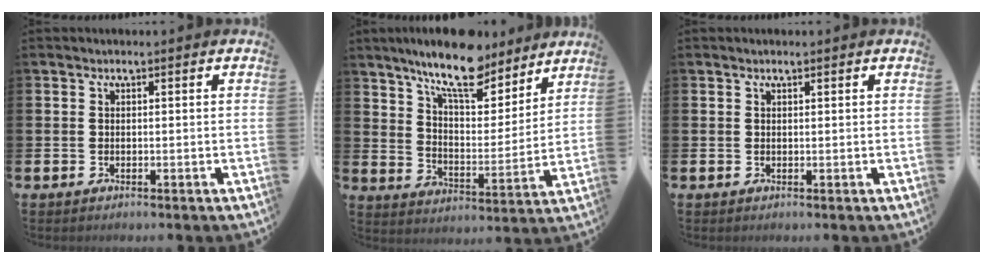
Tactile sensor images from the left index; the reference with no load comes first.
{"total": 11.4, "force": [9.9, 3.1, 4.8], "torque": [-0.112, -0.052, 0.174]}
{"total": 0.6, "force": [0.6, 0.2, 0.1], "torque": [0.008, -0.002, 0.007]}